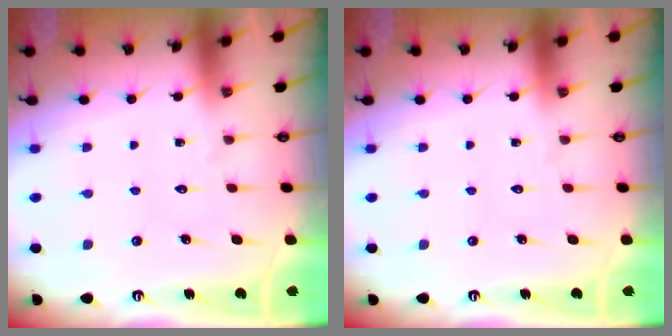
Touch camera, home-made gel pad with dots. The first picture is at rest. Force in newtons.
{"total": 0.0}